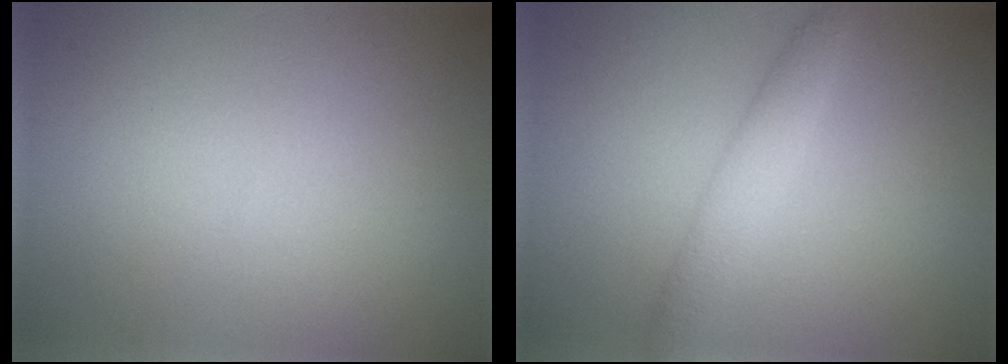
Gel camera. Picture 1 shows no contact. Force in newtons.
{"total": 2.7, "press": 2.7, "slide": 0.1}